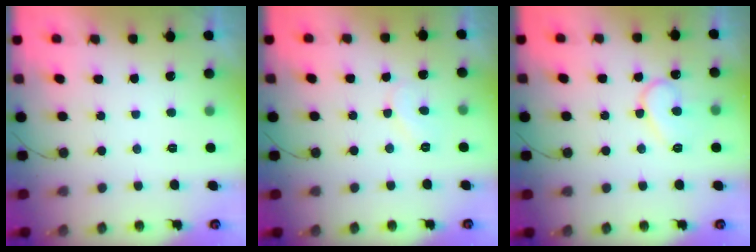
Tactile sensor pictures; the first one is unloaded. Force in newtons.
{"total": 5.7, "press": 5.6, "slide": 0.6}
{"total": 10.3, "press": 10.2, "slide": 1.1}